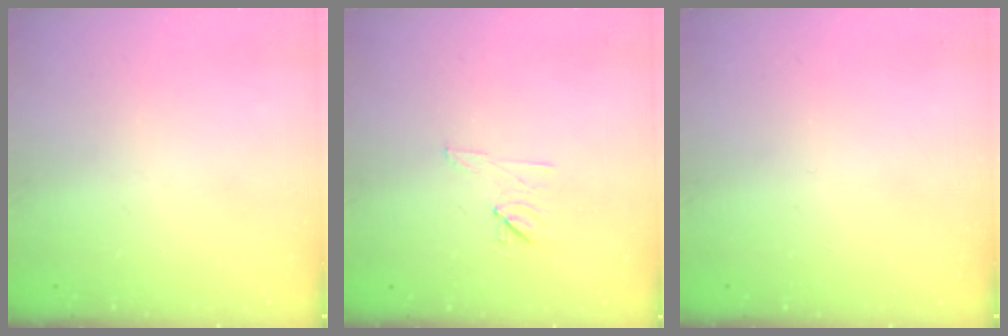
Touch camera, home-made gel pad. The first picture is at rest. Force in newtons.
{"total": 6.7, "press": 6.6, "slide": 1.1}
{"total": 0.0}